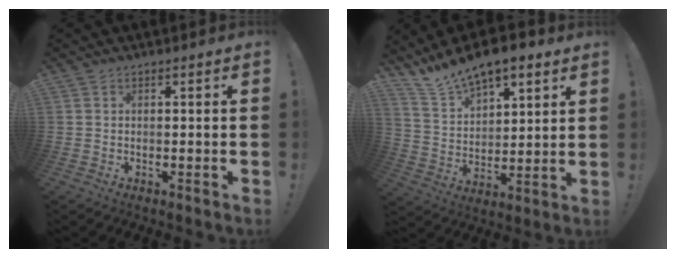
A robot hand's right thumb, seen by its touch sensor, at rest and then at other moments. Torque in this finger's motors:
{"motor_torque": [0.53, 0.70, 0.85, 0.80, 0.02]}